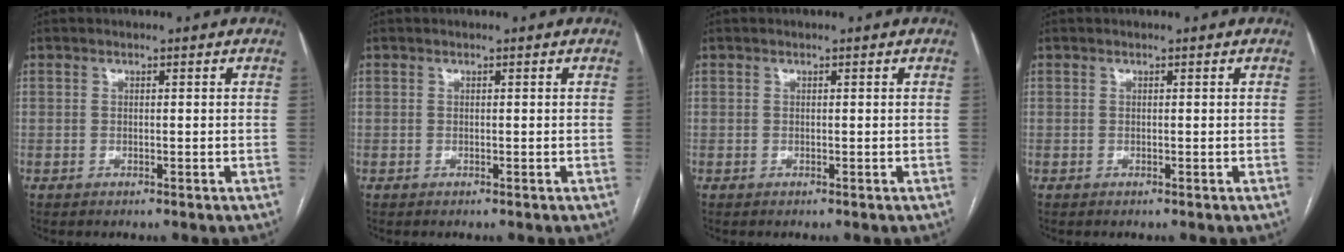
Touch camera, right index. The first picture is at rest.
{"total": 0.0}
{"total": 0.0}
{"total": 0.0}